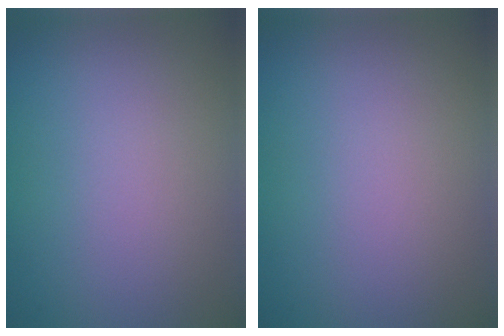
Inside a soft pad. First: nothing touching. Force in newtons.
{"total": 0.0}